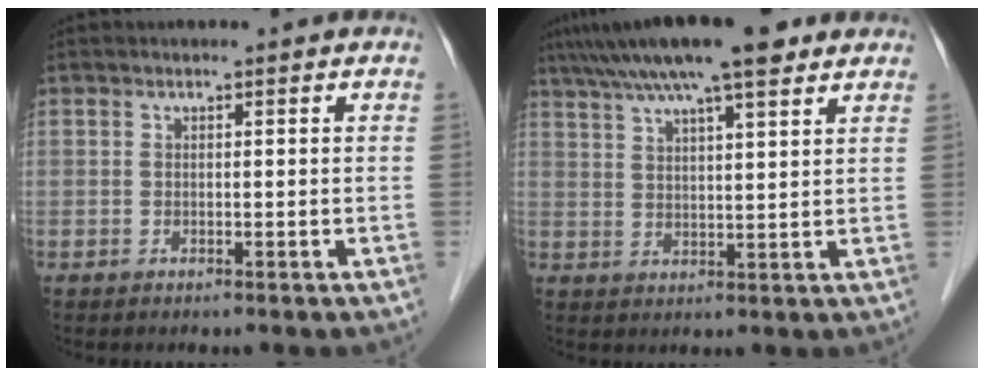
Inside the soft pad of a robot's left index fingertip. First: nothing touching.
{"total": 13.6, "force": [10.1, 1.8, 8.9], "torque": [-0.149, 0.032, 0.156]}